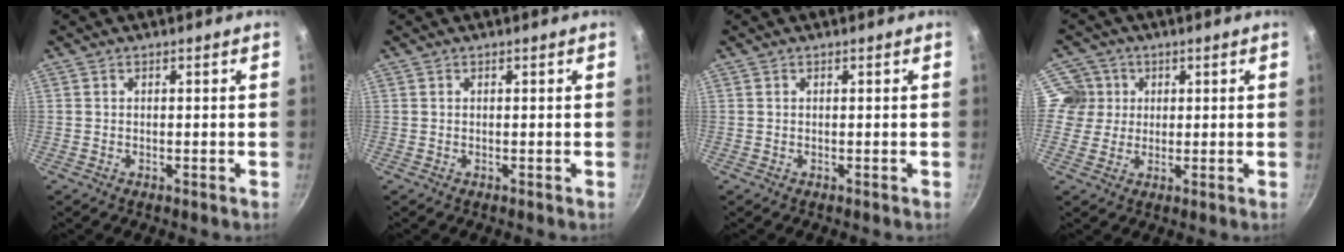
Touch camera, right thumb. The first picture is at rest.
{"total": 0.0}
{"total": 0.0}
{"total": 5.4, "force": [1.3, 5.2, 0.6], "torque": [0.035, 0.003, 0.013]}